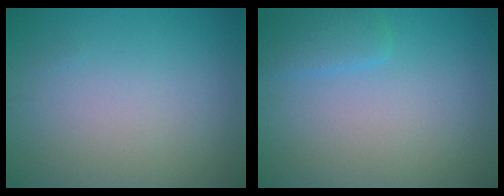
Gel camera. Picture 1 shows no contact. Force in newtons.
{"total": 2.0, "press": 2.0, "slide": 0.2}